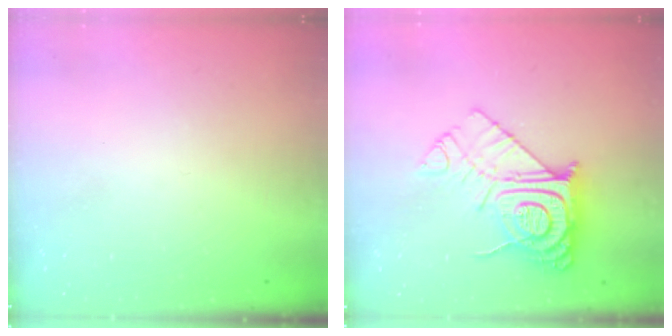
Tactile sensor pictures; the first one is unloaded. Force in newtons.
{"total": 13.5, "press": 13.5, "slide": 1.1}